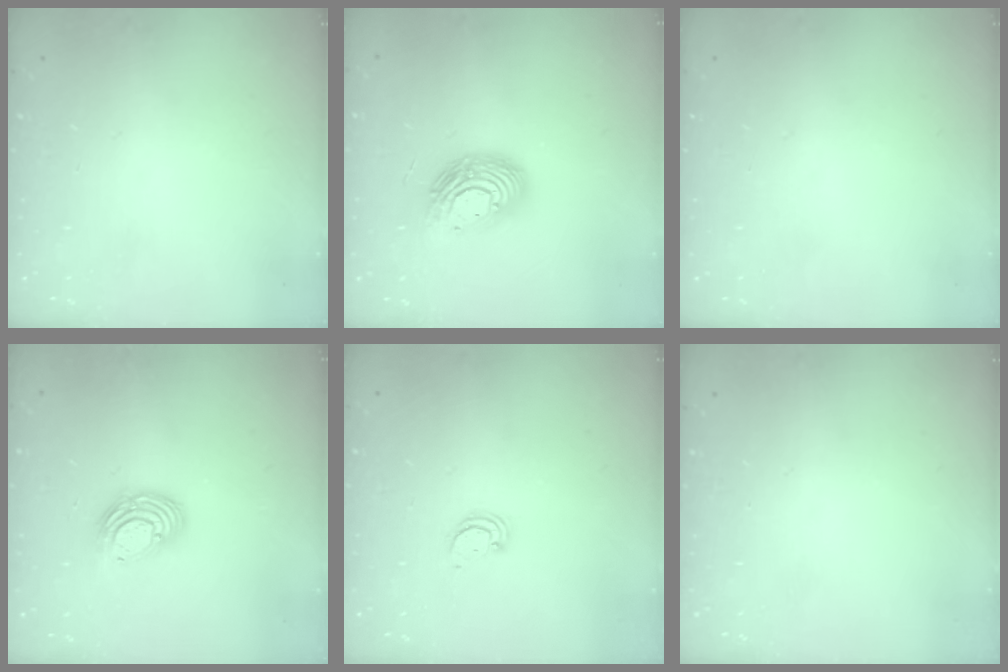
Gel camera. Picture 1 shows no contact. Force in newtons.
{"total": 12.9, "press": 12.9, "slide": 1.2}
{"total": 0.0}
{"total": 10.3, "press": 10.3, "slide": 1.0}
{"total": 2.1, "press": 2.1, "slide": 0.2}
{"total": 0.0}